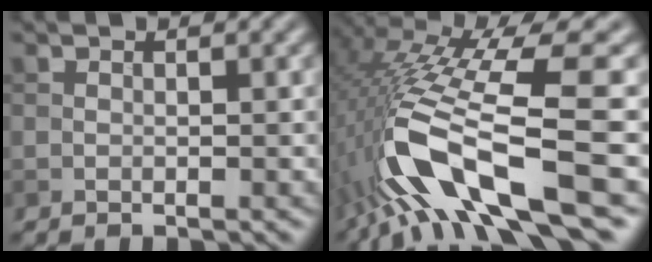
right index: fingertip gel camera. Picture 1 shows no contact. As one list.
[{"total": 14.8, "force": [-4.8, 3.6, 13.5], "torque": [-0.263, 0.010, -0.071]}]